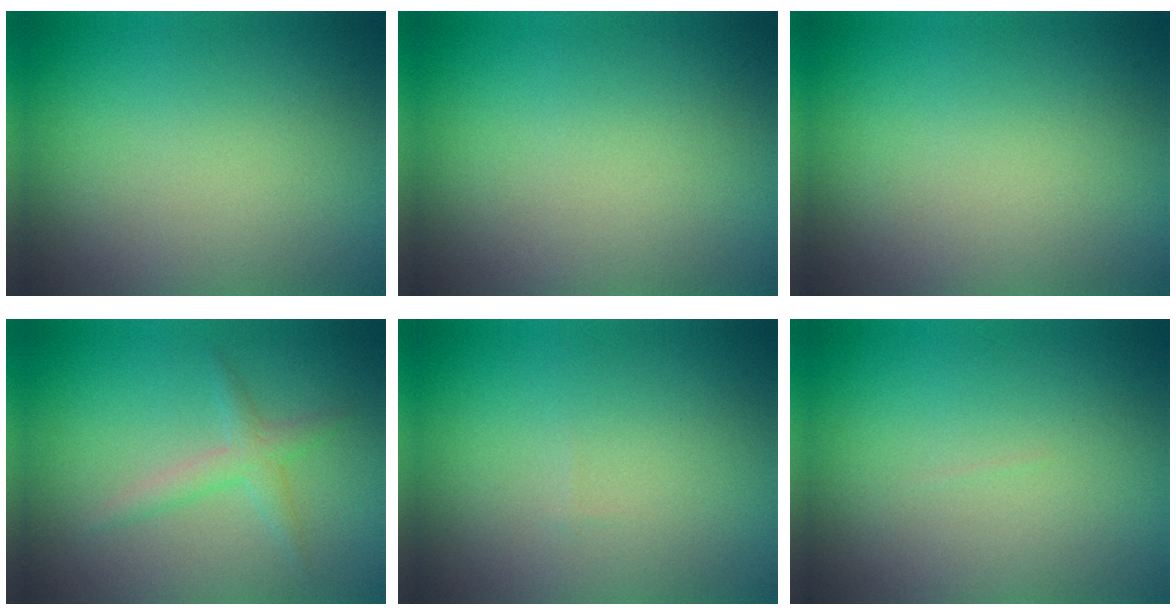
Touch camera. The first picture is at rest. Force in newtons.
{"total": 0.0}
{"total": 0.0}
{"total": 1.9, "press": 1.9, "slide": 0.1}
{"total": 0.0}
{"total": 0.0}